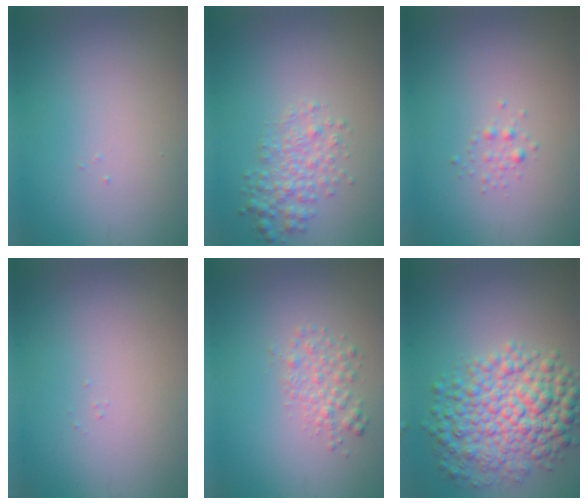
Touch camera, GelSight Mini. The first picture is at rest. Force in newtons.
{"total": 2.8, "press": 2.8, "slide": 0.1}
{"total": 0.8, "press": 0.8, "slide": 0.0}
{"total": 0.0}
{"total": 2.0, "press": 2.0, "slide": 0.1}
{"total": 7.7, "press": 7.7, "slide": 0.1}